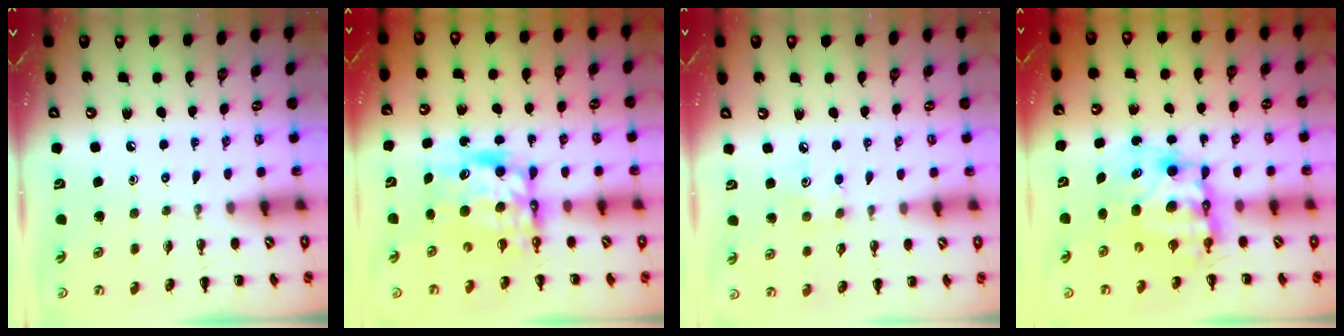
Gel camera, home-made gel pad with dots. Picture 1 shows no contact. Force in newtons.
{"total": 9.1, "press": 8.7, "slide": 2.5}
{"total": 4.6, "press": 4.5, "slide": 1.1}
{"total": 9.5, "press": 9.2, "slide": 2.4}